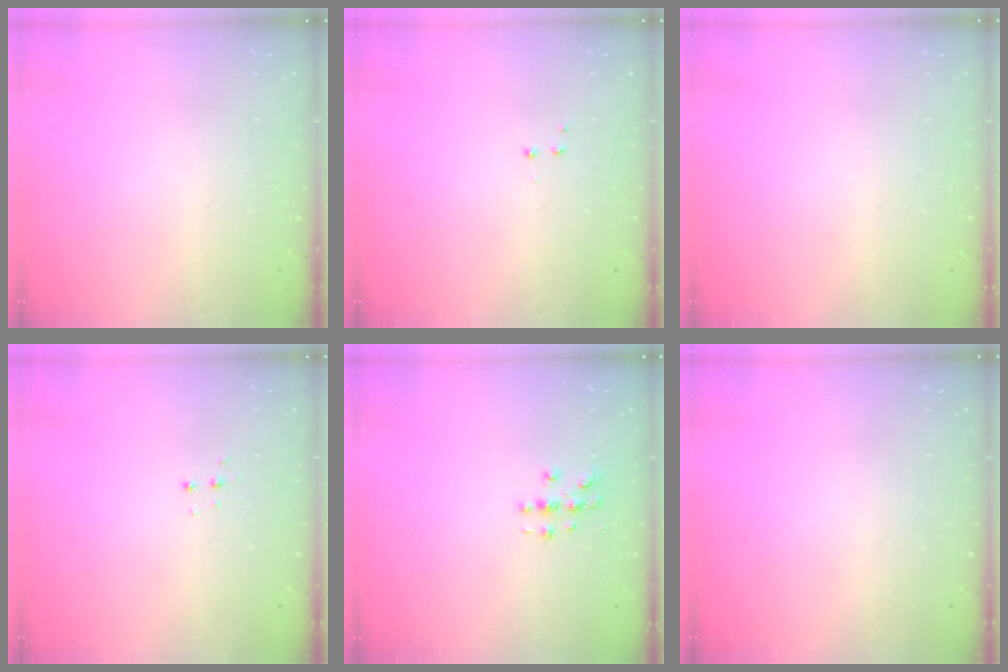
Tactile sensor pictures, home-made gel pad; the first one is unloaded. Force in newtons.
{"total": 2.8, "press": 2.7, "slide": 0.5}
{"total": 0.0}
{"total": 5.2, "press": 5.2, "slide": 0.3}
{"total": 3.1, "press": 3.0, "slide": 0.3}
{"total": 0.0}